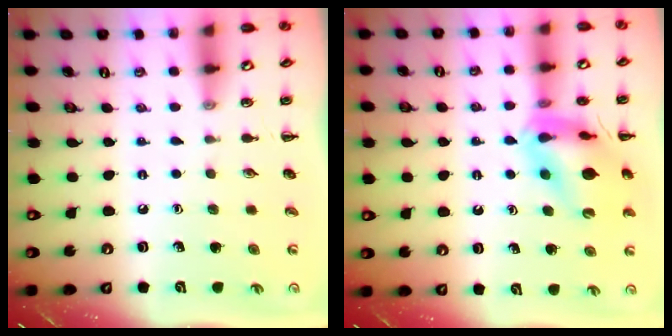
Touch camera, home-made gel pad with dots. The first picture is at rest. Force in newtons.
{"total": 14.7, "press": 14.5, "slide": 2.6}